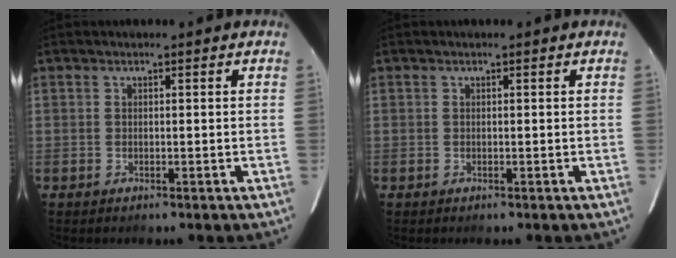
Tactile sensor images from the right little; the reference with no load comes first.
{"total": 0.0}